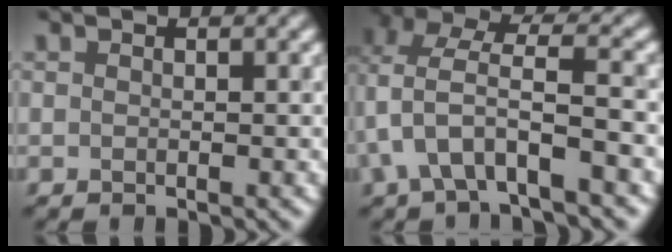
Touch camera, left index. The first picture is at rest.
{"total": 6.2, "force": [-1.8, 2.6, 5.3], "torque": [-0.104, 0.011, -0.037]}